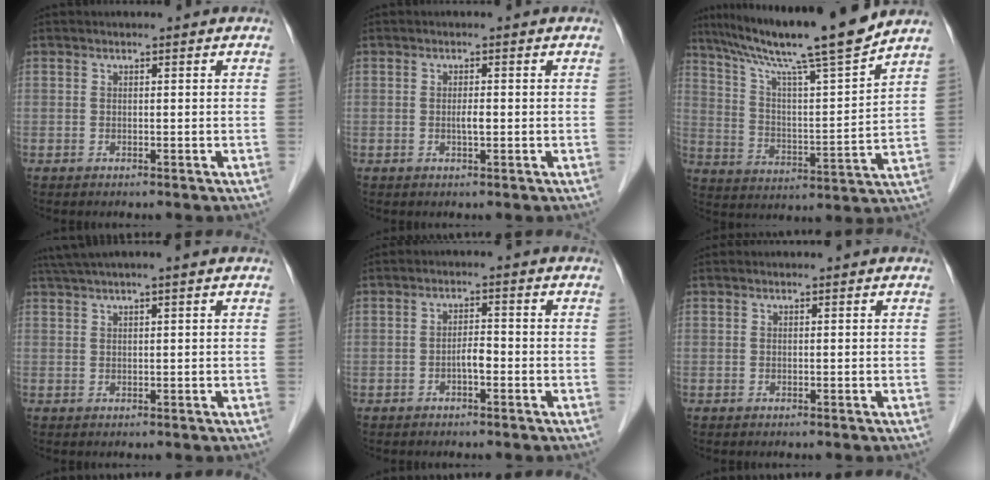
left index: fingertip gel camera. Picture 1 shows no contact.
{"total": 1.4, "force": [-0.4, 0.2, 1.3], "torque": [-0.025, -0.004, -0.006]}
{"total": 18.1, "force": [15.0, -1.0, 10.2], "torque": [-0.171, -0.005, 0.240]}
{"total": 3.8, "force": [2.8, -0.9, 2.5], "torque": [-0.048, 0.021, 0.057]}
{"total": 2.2, "force": [-1.2, 0.5, 1.7], "torque": [-0.026, 0.000, -0.021]}
{"total": 0.0}